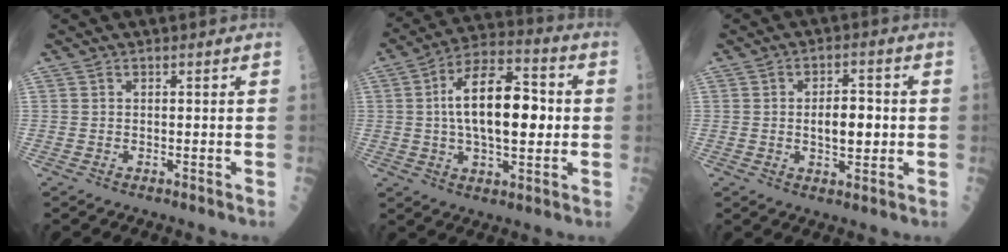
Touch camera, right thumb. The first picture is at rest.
{"total": 17.6, "force": [1.2, 8.3, 15.5], "torque": [-0.241, 0.023, 0.015]}
{"total": 6.6, "force": [0.0, 3.3, 5.8], "torque": [-0.071, 0.004, -0.001]}